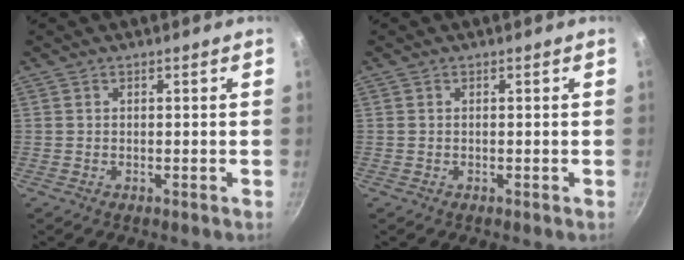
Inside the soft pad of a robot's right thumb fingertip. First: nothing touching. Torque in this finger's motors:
{"motor_torque": [0.05, -0.19, 0.31, 0.01, 0.00]}